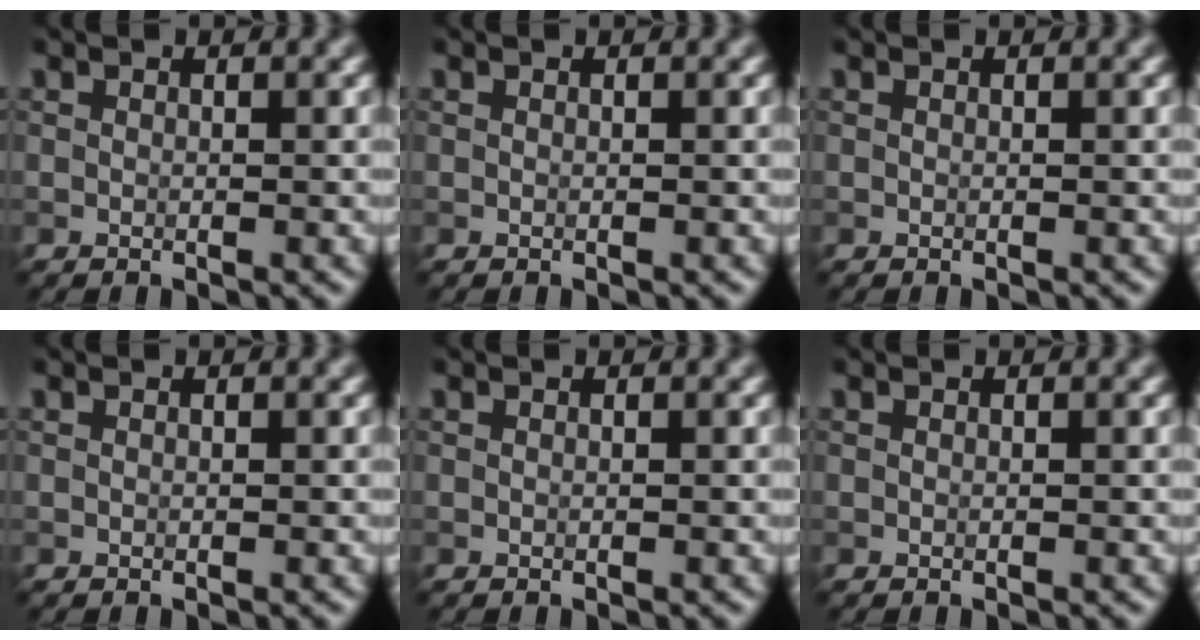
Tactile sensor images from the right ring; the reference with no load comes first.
{"total": 0.0}
{"total": 0.0}
{"total": 0.0}
{"total": 0.0}
{"total": 0.0}